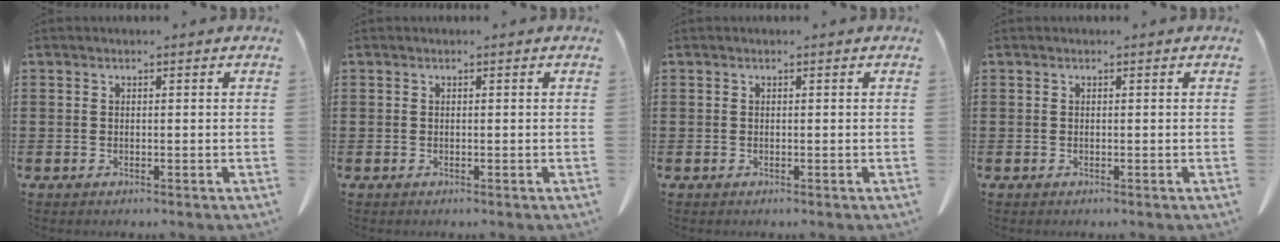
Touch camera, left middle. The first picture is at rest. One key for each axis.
{"total": 0.0}
{"total": 0.0}
{"total": 0.0}